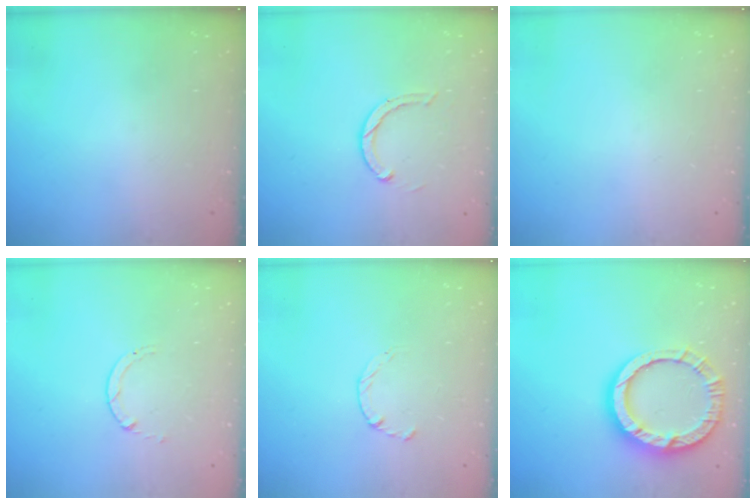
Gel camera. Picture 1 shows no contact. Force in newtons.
{"total": 2.9, "press": 2.9, "slide": 0.4}
{"total": 0.0}
{"total": 0.7, "press": 0.7, "slide": 0.1}
{"total": 1.8, "press": 1.7, "slide": 0.3}
{"total": 15.1, "press": 15.0, "slide": 1.5}